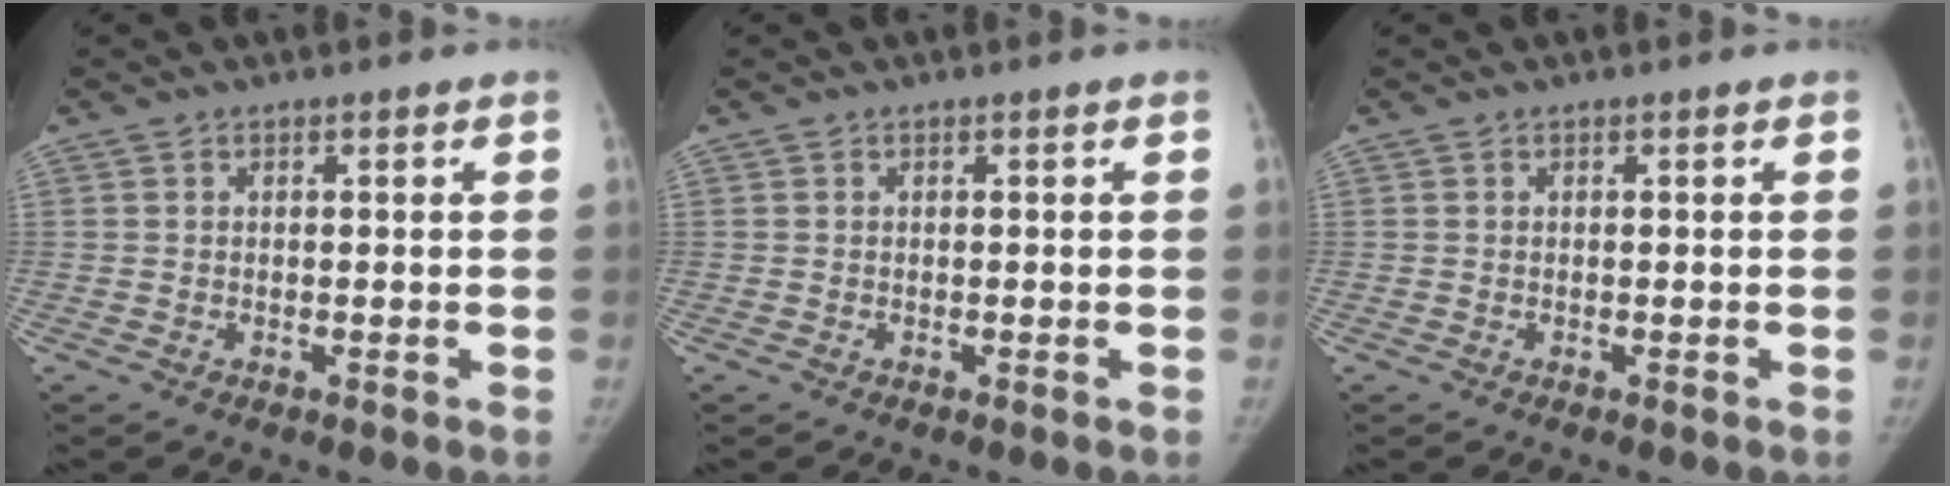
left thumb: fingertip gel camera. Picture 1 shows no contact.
{"total": 0.0}
{"total": 0.0}